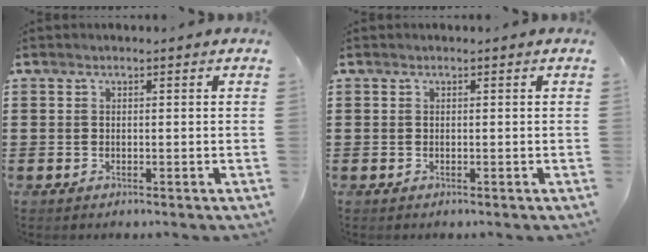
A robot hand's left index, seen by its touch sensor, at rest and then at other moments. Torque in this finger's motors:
{"motor_torque": [0.00, 0.00, 0.00, 0.00]}